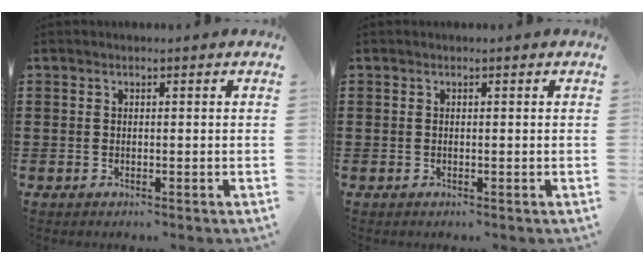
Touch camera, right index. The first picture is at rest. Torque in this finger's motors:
{"motor_torque": [0.28, 0.71, 0.00, 0.00]}